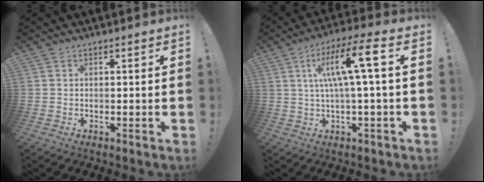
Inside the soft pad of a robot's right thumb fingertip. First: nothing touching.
{"total": 14.1, "force": [3.0, 1.7, 13.7], "torque": [-0.234, -0.003, 0.032]}